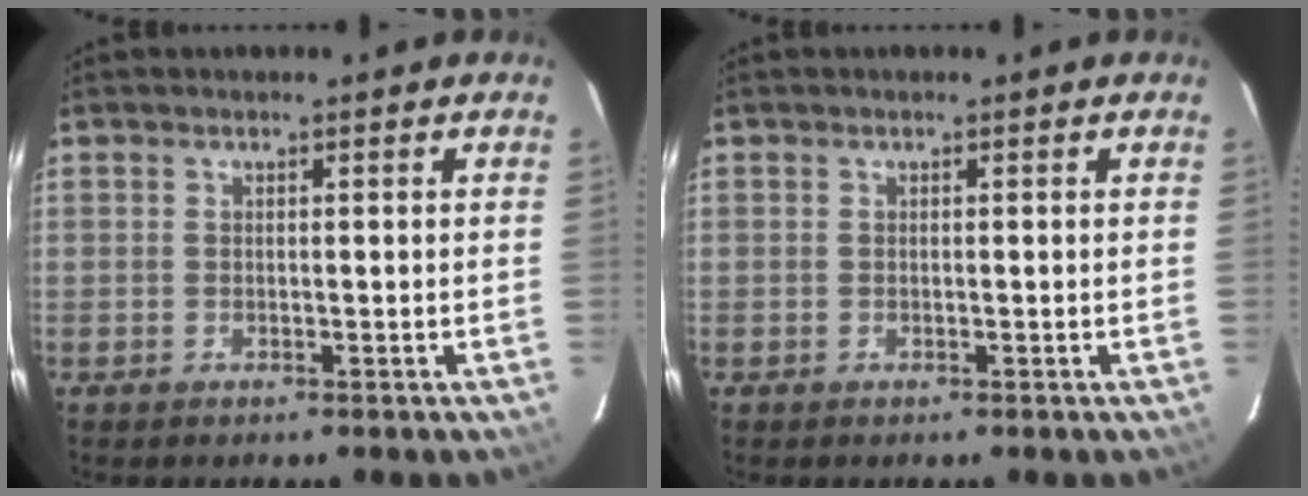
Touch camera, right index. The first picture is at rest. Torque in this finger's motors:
{"motor_torque": [0.00, 0.00, 0.01, 0.01]}